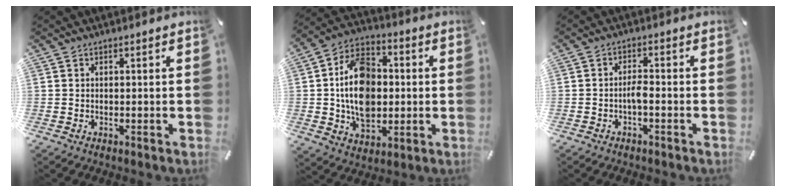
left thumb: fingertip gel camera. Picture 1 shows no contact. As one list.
[{"total": 16.6, "force": [-0.2, 12.2, 11.2], "torque": [-0.211, 0.012, -0.004]}, {"total": 3.1, "force": [-1.3, 0.9, 2.7], "torque": [-0.055, 0.003, -0.025]}]